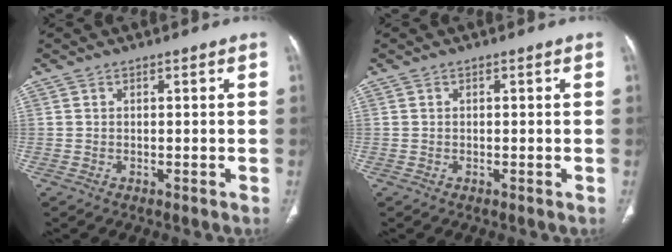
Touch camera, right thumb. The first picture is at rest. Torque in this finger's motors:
{"motor_torque": [0.28, -0.06, -0.34, 0.24, 0.04]}